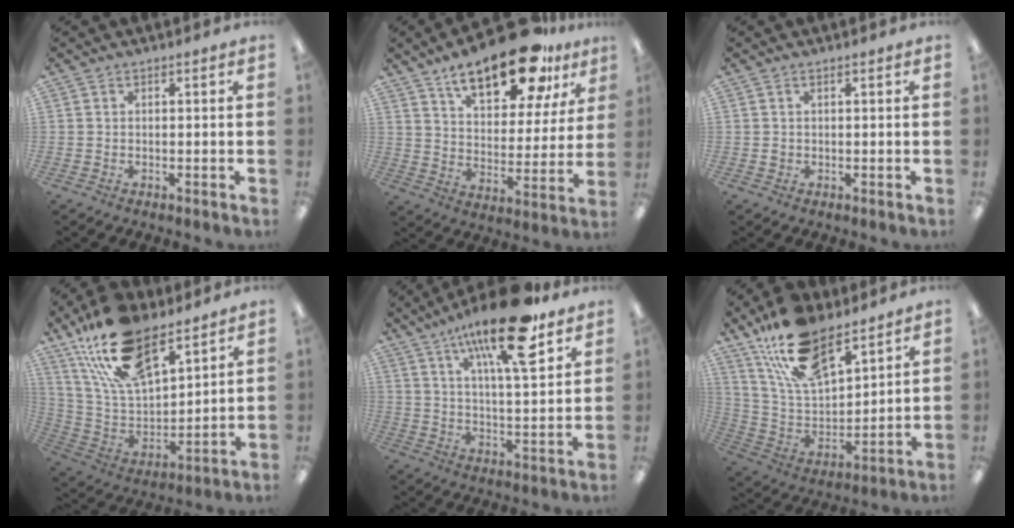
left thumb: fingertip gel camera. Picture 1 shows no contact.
{"total": 18.9, "force": [12.8, 8.0, 11.4], "torque": [-0.172, -0.063, 0.213]}
{"total": 0.8, "force": [0.2, 0.6, 0.3], "torque": [-0.009, 0.005, 0.003]}
{"total": 21.7, "force": [15.0, 9.7, 12.3], "torque": [-0.241, -0.067, 0.273]}
{"total": 18.9, "force": [11.8, 5.4, 13.8], "torque": [-0.222, -0.053, 0.186]}
{"total": 19.4, "force": [13.6, 8.7, 10.7], "torque": [-0.211, -0.059, 0.246]}